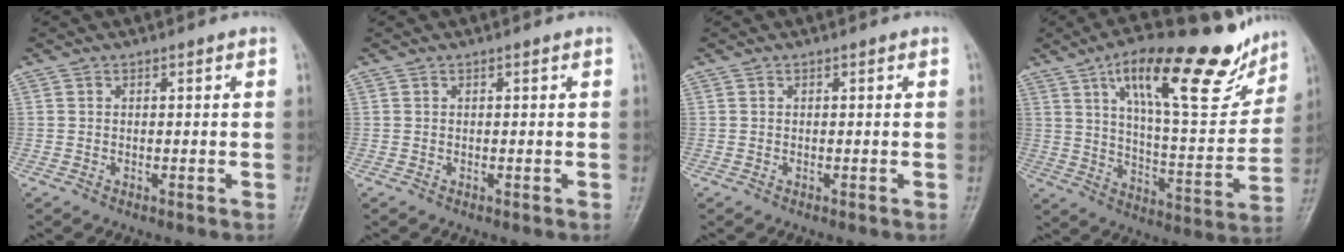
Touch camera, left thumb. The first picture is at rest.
{"total": 0.0}
{"total": 0.0}
{"total": 23.6, "force": [14.2, 7.5, 17.2], "torque": [-0.219, -0.052, 0.226]}